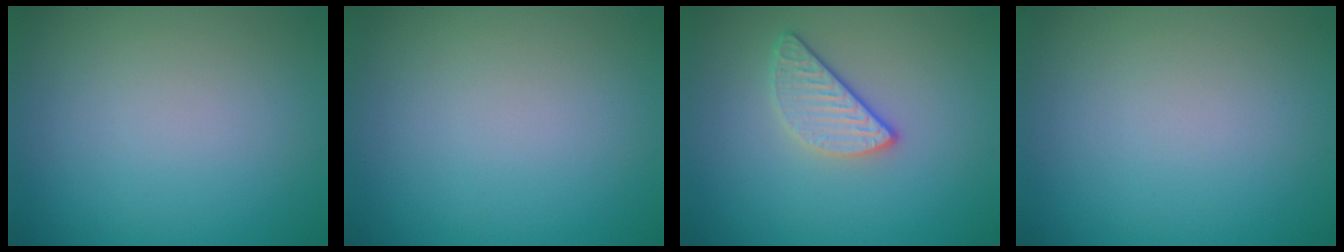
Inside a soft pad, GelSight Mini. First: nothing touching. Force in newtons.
{"total": 0.0}
{"total": 2.5, "press": 2.3, "slide": 1.0}
{"total": 0.0}